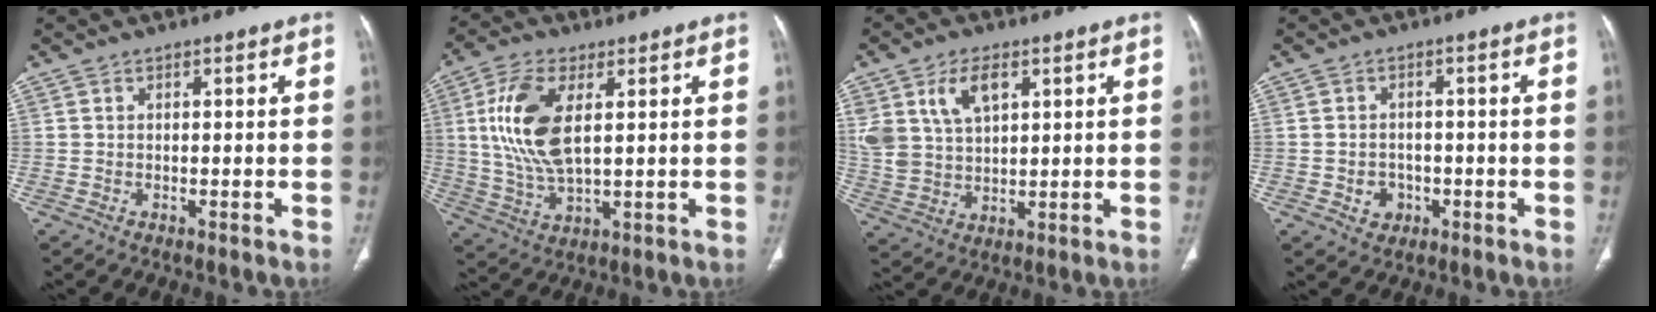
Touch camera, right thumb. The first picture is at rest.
{"total": 14.0, "force": [3.2, 6.4, 12.0], "torque": [-0.252, -0.009, 0.069]}
{"total": 10.7, "force": [4.4, 6.5, 7.3], "torque": [-0.137, -0.008, 0.094]}
{"total": 3.8, "force": [-1.1, 3.3, 1.5], "torque": [-0.008, 0.008, -0.012]}